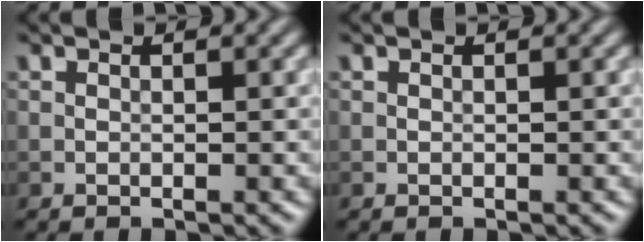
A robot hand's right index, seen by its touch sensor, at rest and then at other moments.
{"total": 0.0}